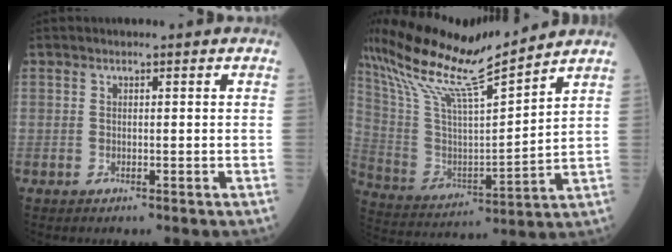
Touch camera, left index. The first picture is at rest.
{"total": 18.0, "force": [15.5, 0.1, 9.2], "torque": [-0.188, 0.011, 0.284]}